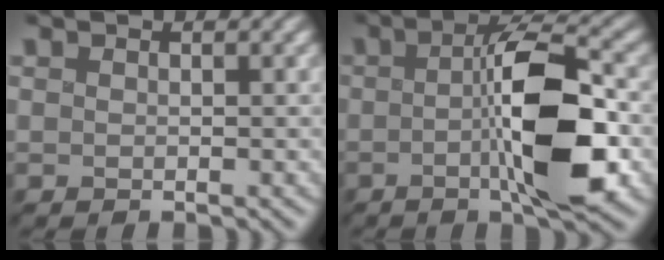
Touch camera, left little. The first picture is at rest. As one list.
[{"total": 8.5, "force": [-1.9, 1.7, 8.2], "torque": [-0.135, 0.005, -0.019]}]